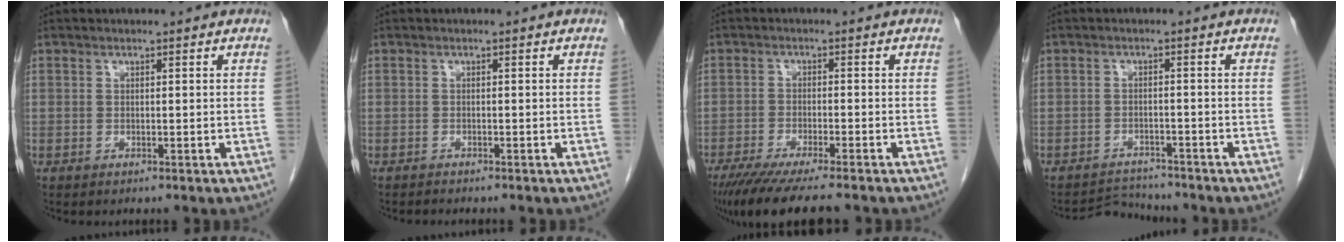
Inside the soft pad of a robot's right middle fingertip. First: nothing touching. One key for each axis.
{"total": 0.8, "fx": -0.8, "fy": 0.1, "fz": 0.0, "tx": -0.007, "ty": -0.002, "tz": -0.015}
{"total": 11.1, "fx": -8.9, "fy": 0.7, "fz": 6.5, "tx": -0.095, "ty": -0.026, "tz": -0.140}
{"total": 3.7, "fx": -3.4, "fy": 0.1, "fz": -1.3, "tx": 0.023, "ty": -0.004, "tz": -0.053}